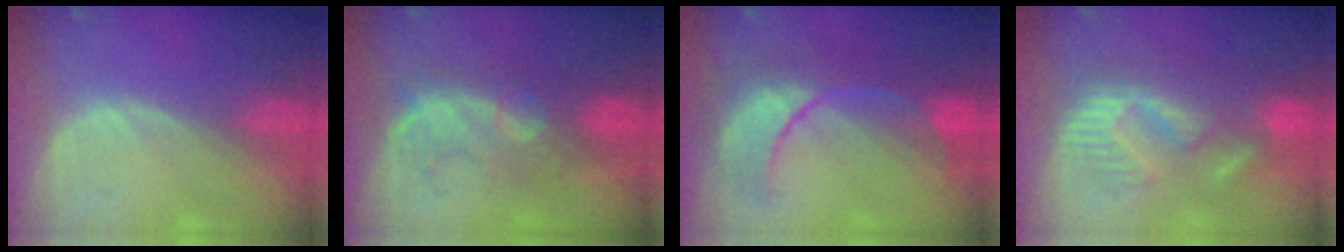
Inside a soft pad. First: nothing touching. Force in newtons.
{"total": 7.8, "press": 7.7, "slide": 1.2}
{"total": 9.1, "press": 9.1, "slide": 0.7}
{"total": 8.9, "press": 8.8, "slide": 1.5}